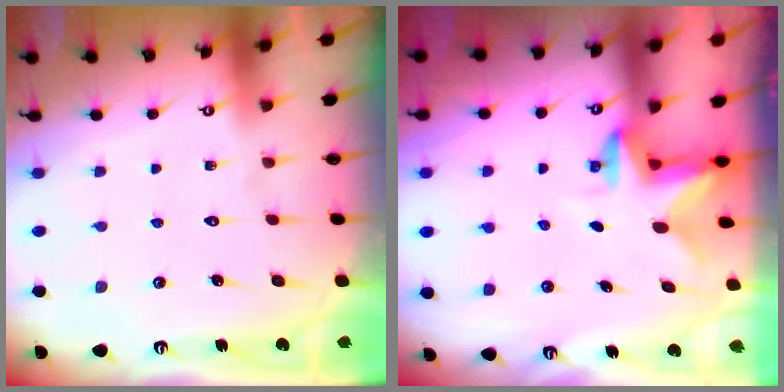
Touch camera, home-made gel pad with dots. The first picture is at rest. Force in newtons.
{"total": 2.5, "press": 2.5, "slide": 0.5}